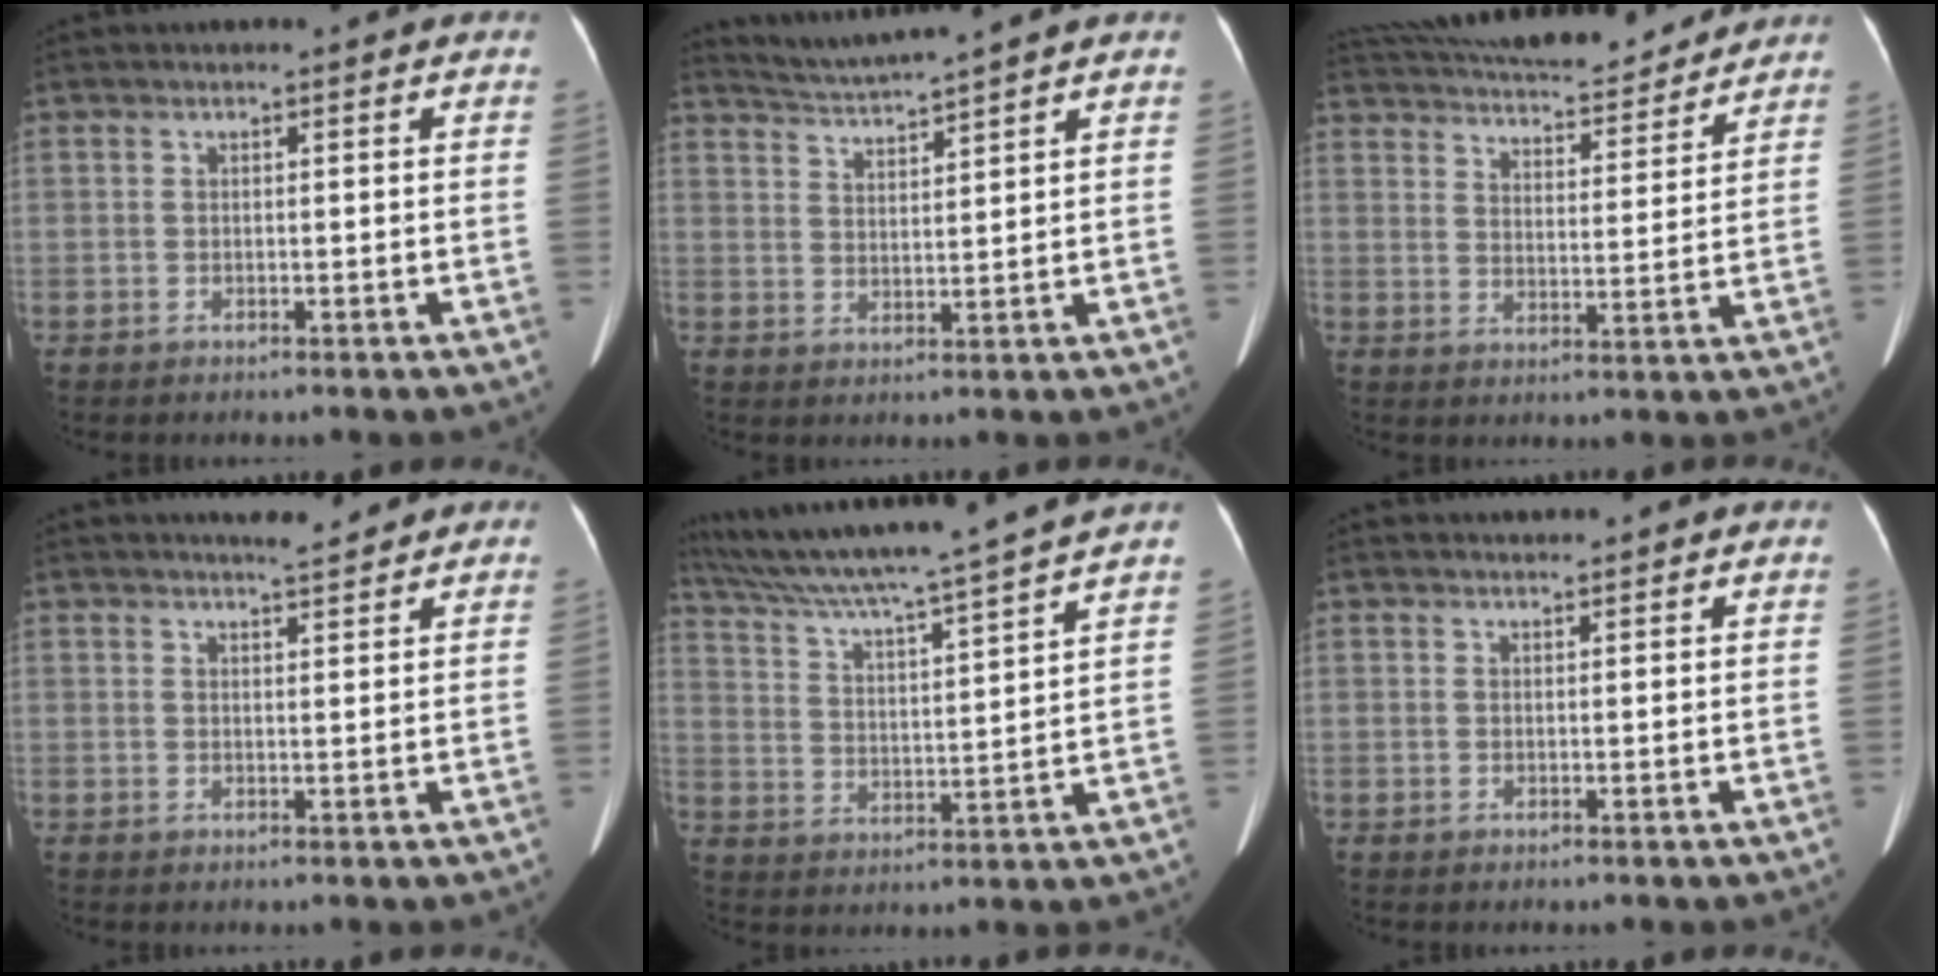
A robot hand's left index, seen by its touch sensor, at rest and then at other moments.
{"total": 5.1, "force": [4.7, -1.9, 0.8], "torque": [-0.023, -0.001, 0.096]}
{"total": 19.7, "force": [17.9, 3.9, 7.2], "torque": [-0.130, 0.022, 0.255]}
{"total": 3.2, "force": [3.1, 0.2, 0.9], "torque": [-0.017, 0.001, 0.045]}
{"total": 18.5, "force": [16.0, -2.0, 9.0], "torque": [-0.159, -0.008, 0.245]}
{"total": 1.5, "force": [1.5, 0.0, 0.1], "torque": [-0.007, 0.016, 0.027]}